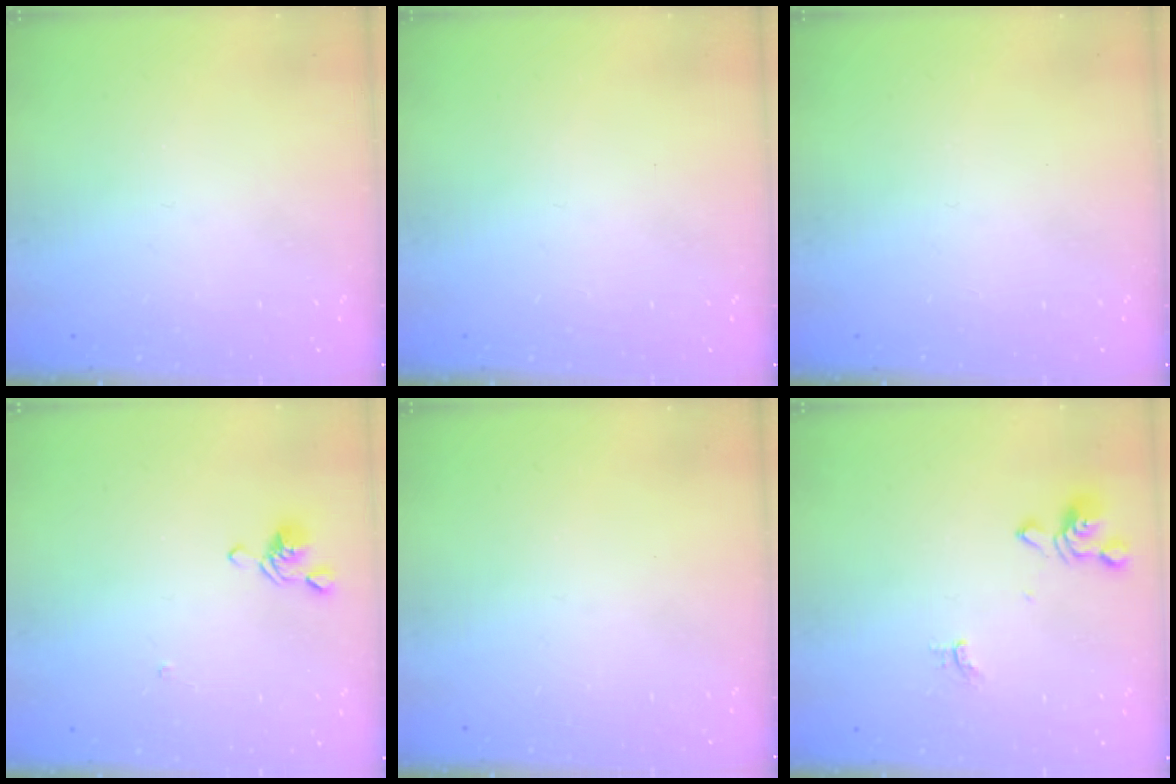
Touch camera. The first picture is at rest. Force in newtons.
{"total": 0.0}
{"total": 0.0}
{"total": 2.6, "press": 2.5, "slide": 0.6}
{"total": 0.0}
{"total": 2.4, "press": 2.3, "slide": 0.5}